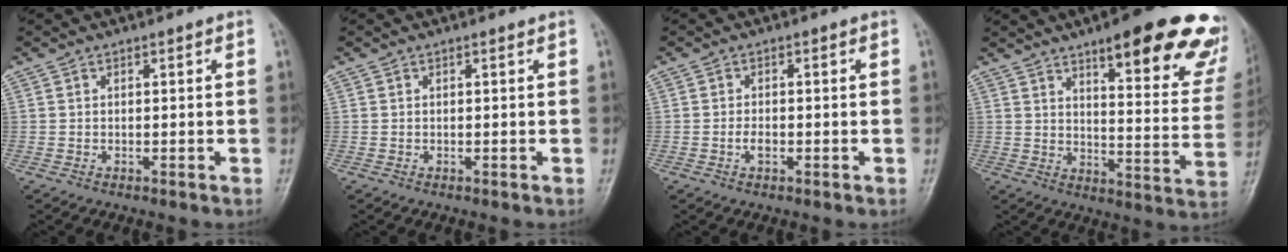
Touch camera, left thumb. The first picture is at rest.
{"total": 0.0}
{"total": 1.8, "force": [-0.7, 1.1, 1.3], "torque": [-0.015, 0.003, -0.015]}
{"total": 24.8, "force": [16.1, 7.0, 17.6], "torque": [-0.177, -0.067, 0.202]}